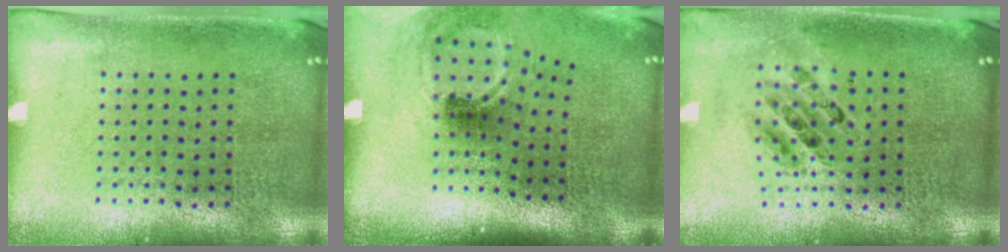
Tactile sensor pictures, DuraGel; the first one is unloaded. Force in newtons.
{"total": 1.8, "press": 1.2, "slide": 1.4}
{"total": 0.6, "press": 0.6, "slide": 0.1}